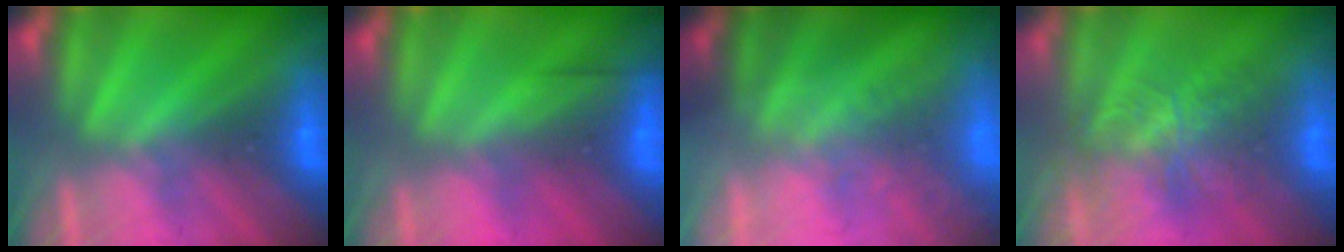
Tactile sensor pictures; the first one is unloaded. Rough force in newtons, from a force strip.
{"total": 2.6}
{"total": 7.3}
{"total": 4.5}